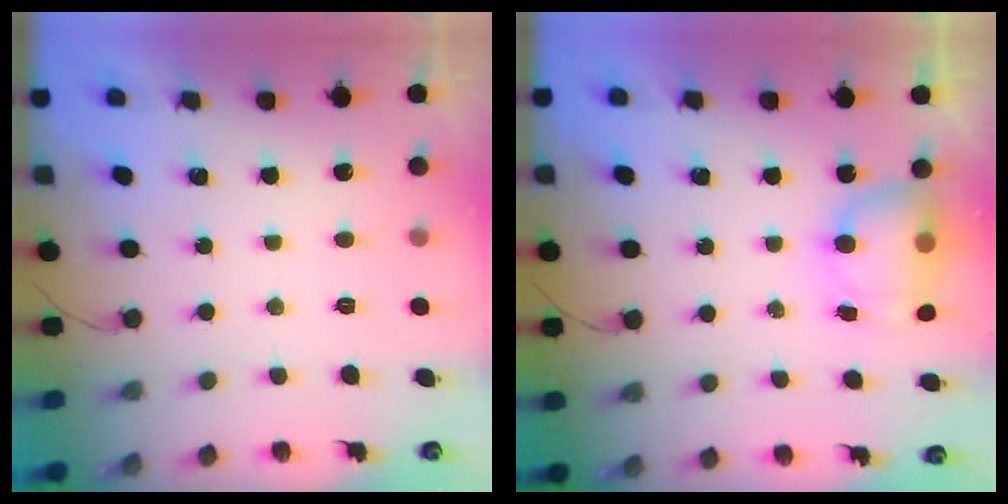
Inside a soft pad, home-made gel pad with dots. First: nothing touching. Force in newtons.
{"total": 7.0, "press": 6.8, "slide": 1.3}